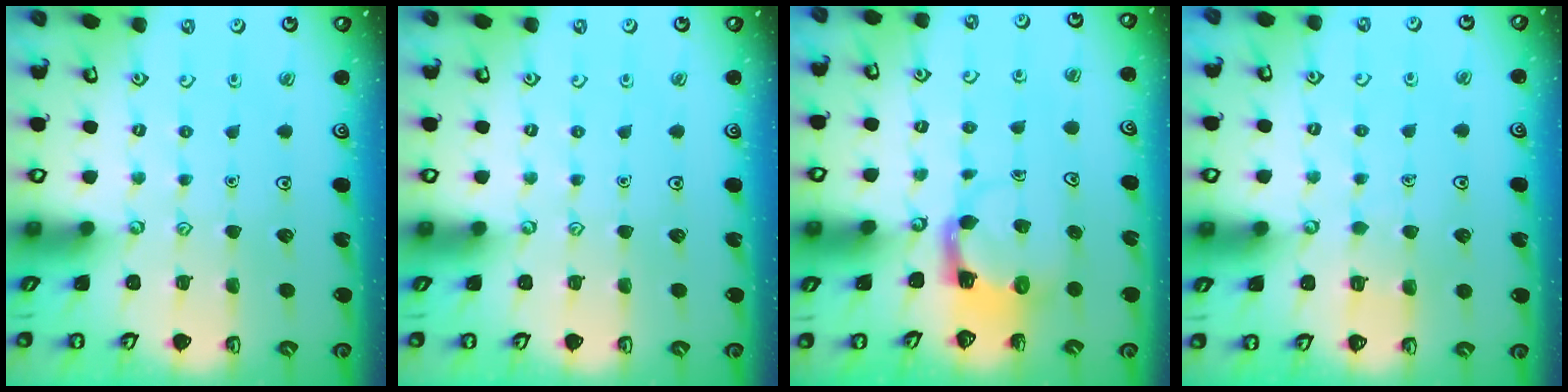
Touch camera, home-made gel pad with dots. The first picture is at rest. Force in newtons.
{"total": 0.0}
{"total": 3.9, "press": 3.9, "slide": 0.8}
{"total": 3.3, "press": 3.3, "slide": 0.3}